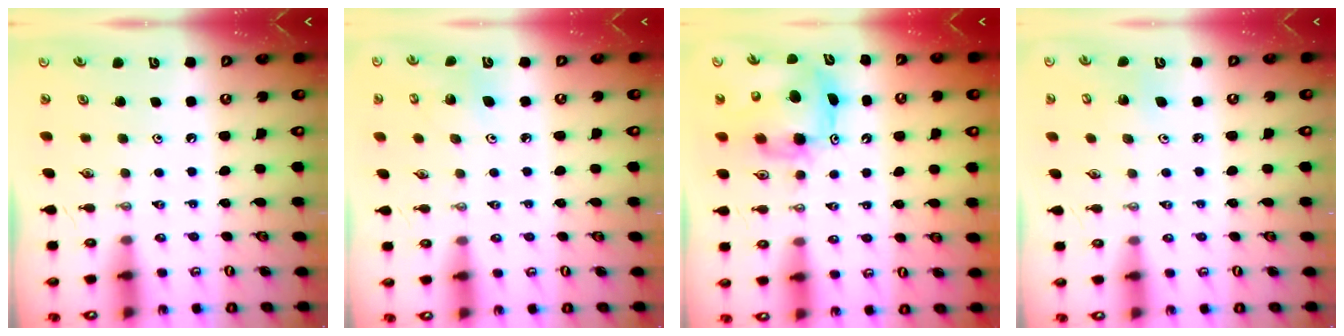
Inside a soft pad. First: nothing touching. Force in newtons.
{"total": 5.6, "press": 5.6, "slide": 0.9}
{"total": 9.4, "press": 9.4, "slide": 0.5}
{"total": 3.8, "press": 3.8, "slide": 0.4}